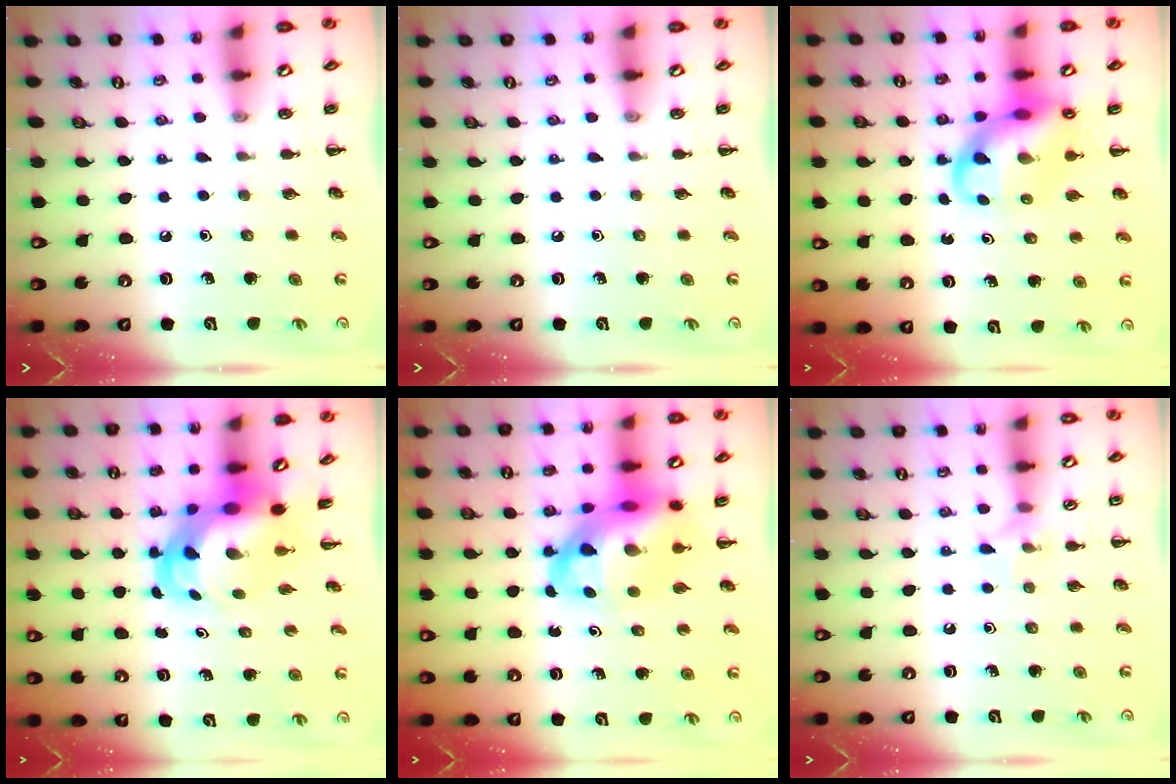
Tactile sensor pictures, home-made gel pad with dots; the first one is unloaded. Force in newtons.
{"total": 0.0}
{"total": 12.7, "press": 12.2, "slide": 3.4}
{"total": 4.8, "press": 4.5, "slide": 1.5}
{"total": 14.4, "press": 13.9, "slide": 3.8}
{"total": 4.9, "press": 4.8, "slide": 0.8}